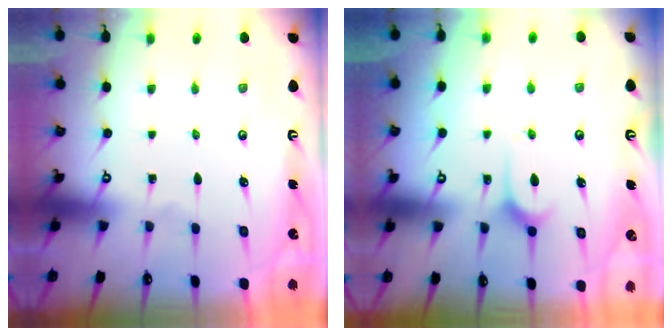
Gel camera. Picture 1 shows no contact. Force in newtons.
{"total": 6.0, "press": 6.0, "slide": 0.6}